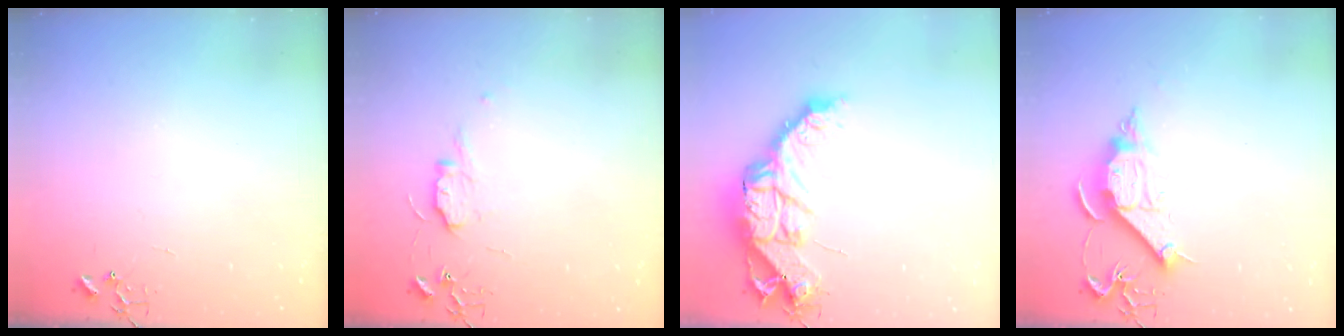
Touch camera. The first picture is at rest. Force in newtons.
{"total": 7.3, "press": 7.3, "slide": 0.7}
{"total": 16.2, "press": 16.2, "slide": 1.5}
{"total": 10.9, "press": 10.9, "slide": 0.7}